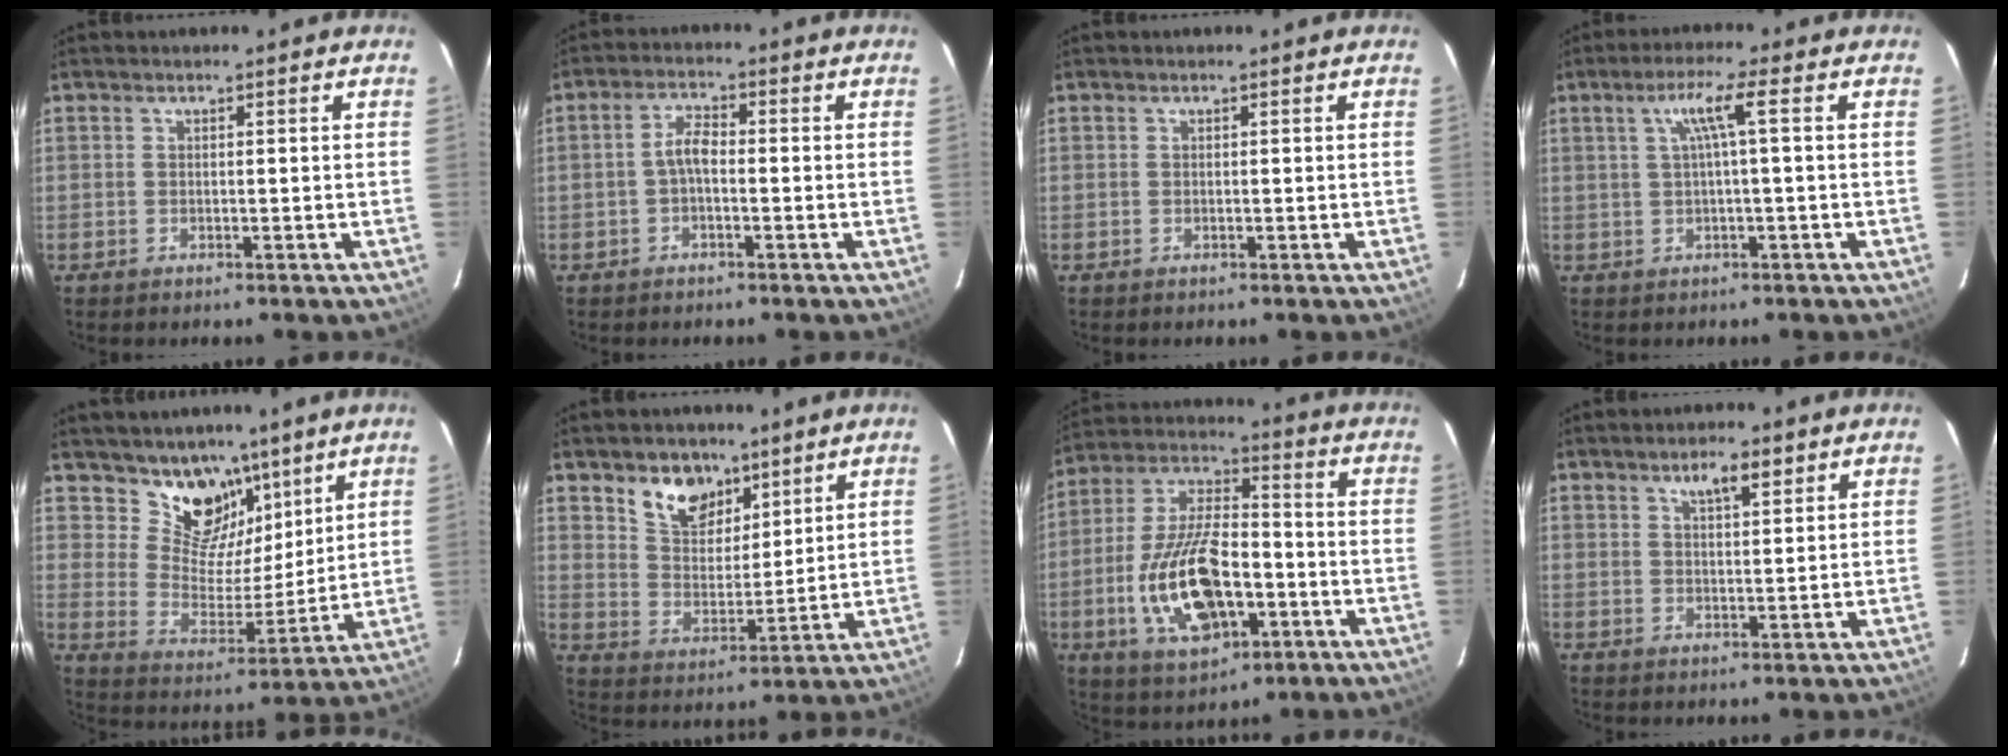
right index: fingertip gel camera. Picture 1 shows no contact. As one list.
[{"total": 3.1, "force": [-0.9, 1.2, 2.7], "torque": [-0.058, 0.012, -0.019]}, {"total": 0.0}, {"total": 4.7, "force": [0.7, -0.5, 4.6], "torque": [-0.086, 0.005, 0.017]}, {"total": 12.1, "force": [8.5, 7.5, 4.3], "torque": [-0.076, -0.009, 0.155]}, {"total": 9.4, "force": [6.2, 5.8, 4.0], "torque": [-0.068, 0.010, 0.119]}, {"total": 18.2, "force": [-5.5, 8.8, 14.9], "torque": [-0.311, 0.001, -0.086]}, {"total": 4.2, "force": [2.6, 1.3, 3.0], "torque": [-0.050, 0.006, 0.044]}]